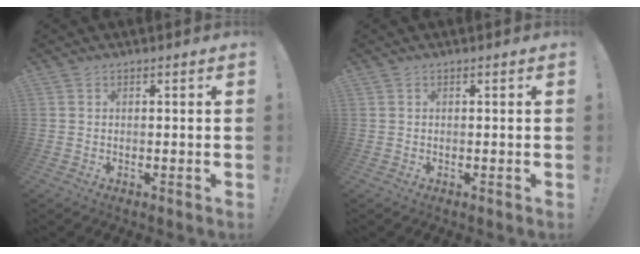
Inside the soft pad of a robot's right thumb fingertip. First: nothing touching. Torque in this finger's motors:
{"motor_torque": [0.00, 0.00, 0.00, 0.00, 0.00]}